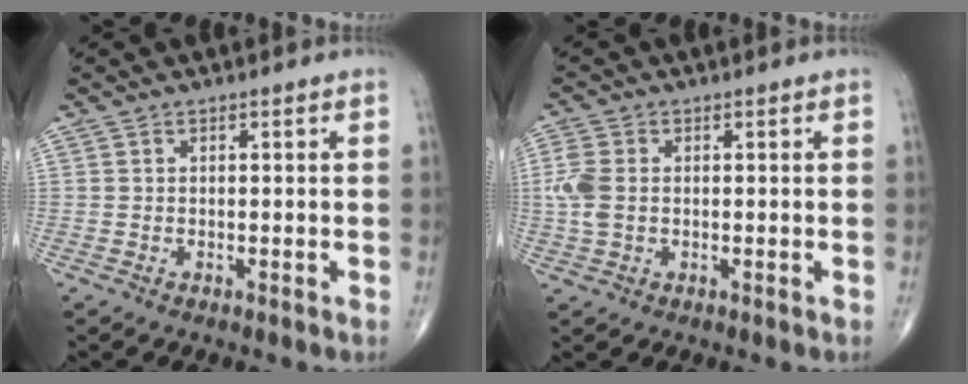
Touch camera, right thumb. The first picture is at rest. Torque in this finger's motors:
{"motor_torque": [0.09, 0.08, 0.45, 0.22, 0.05]}